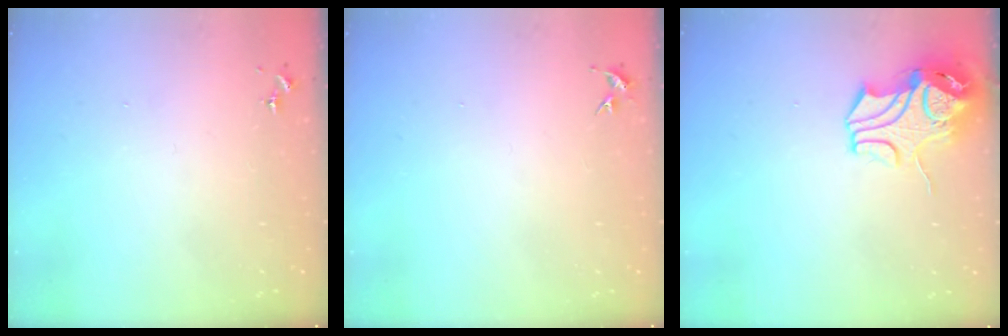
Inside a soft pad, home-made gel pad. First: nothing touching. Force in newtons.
{"total": 4.2, "press": 4.2, "slide": 0.5}
{"total": 10.9, "press": 10.8, "slide": 1.6}